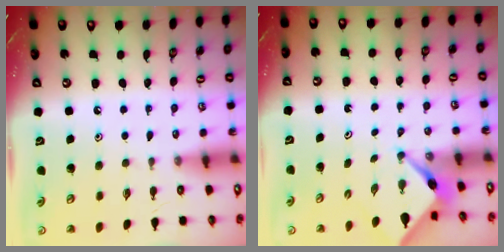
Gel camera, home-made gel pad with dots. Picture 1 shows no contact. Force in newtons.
{"total": 3.1, "press": 3.1, "slide": 0.3}